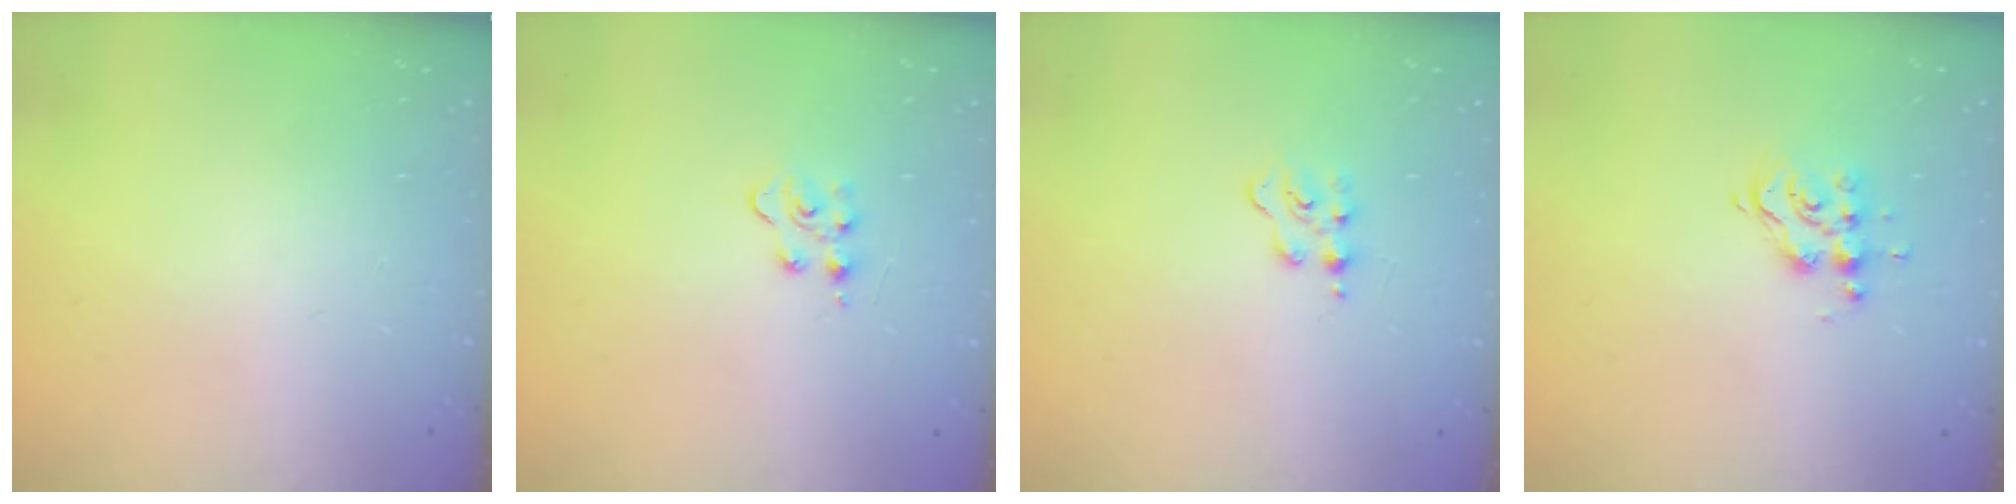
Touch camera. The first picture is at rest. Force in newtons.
{"total": 3.2, "press": 3.1, "slide": 0.6}
{"total": 3.1, "press": 3.1, "slide": 0.3}
{"total": 8.9, "press": 8.8, "slide": 0.8}